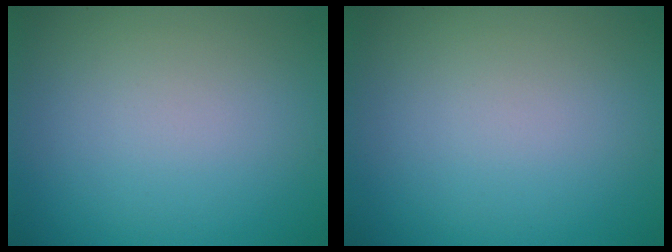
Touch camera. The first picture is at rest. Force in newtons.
{"total": 0.0}